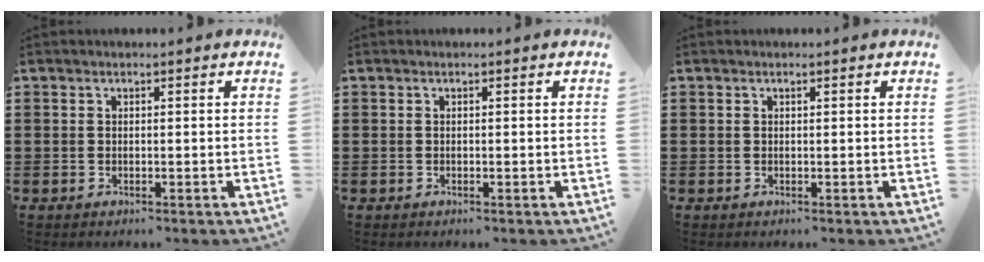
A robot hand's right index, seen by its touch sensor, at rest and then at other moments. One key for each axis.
{"total": 0.0}
{"total": 0.0}